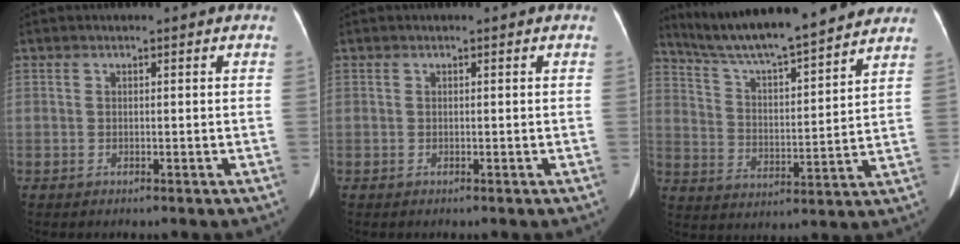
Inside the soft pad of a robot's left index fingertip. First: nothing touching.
{"total": 0.0}
{"total": 19.7, "force": [17.5, 1.8, 9.0], "torque": [-0.154, 0.019, 0.268]}